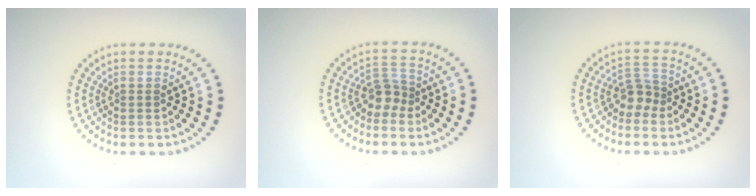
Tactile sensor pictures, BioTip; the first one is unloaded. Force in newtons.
{"total": 2.2, "press": 1.7, "slide": 1.3}
{"total": 2.2, "press": 1.7, "slide": 1.3}